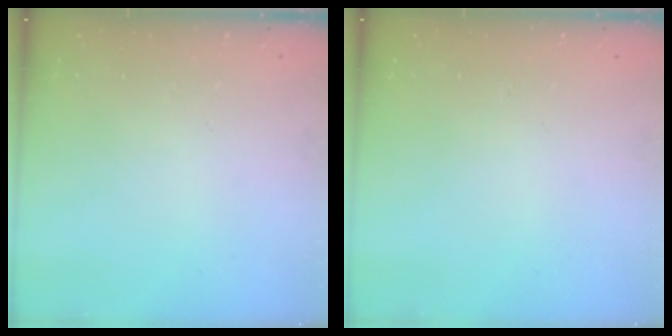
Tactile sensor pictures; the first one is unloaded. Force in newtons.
{"total": 0.0}